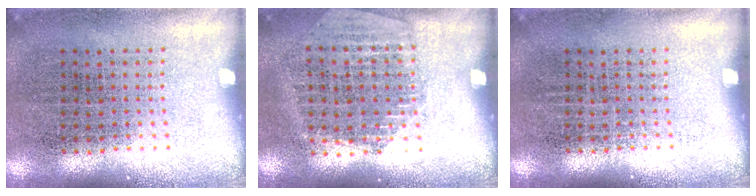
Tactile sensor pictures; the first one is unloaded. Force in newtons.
{"total": 1.4, "press": 1.3, "slide": 0.4}
{"total": 0.0}